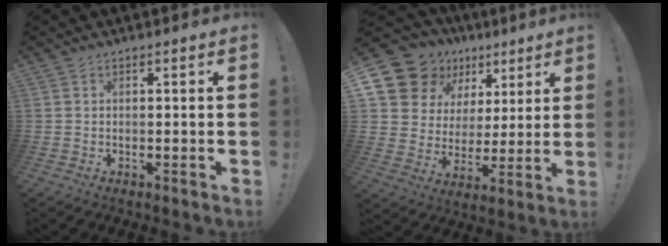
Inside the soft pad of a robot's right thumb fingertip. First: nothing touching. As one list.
[{"total": 16.3, "force": [9.4, 11.8, 6.2], "torque": [-0.107, -0.051, 0.194]}]